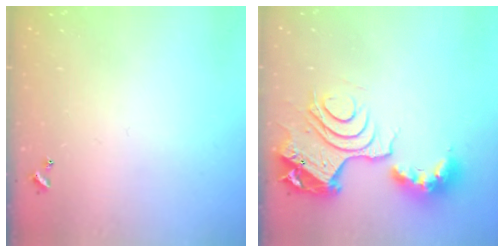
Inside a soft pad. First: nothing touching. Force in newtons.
{"total": 14.1, "press": 14.0, "slide": 1.8}